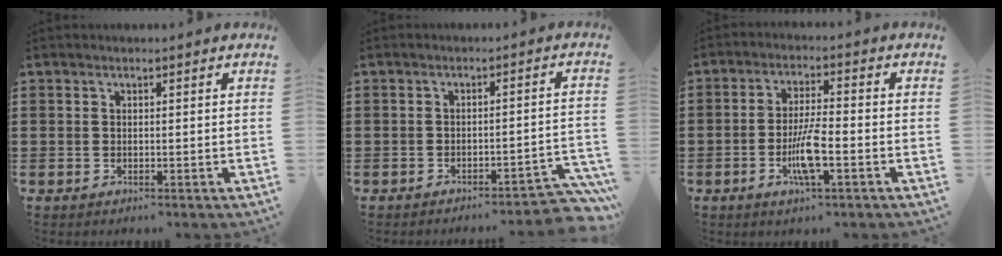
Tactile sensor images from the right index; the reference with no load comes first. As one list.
[{"total": 3.4, "force": [-3.1, 0.0, 1.3], "torque": [-0.024, -0.006, -0.064]}, {"total": 6.2, "force": [-2.1, 0.9, 5.7], "torque": [-0.115, -0.011, -0.042]}]